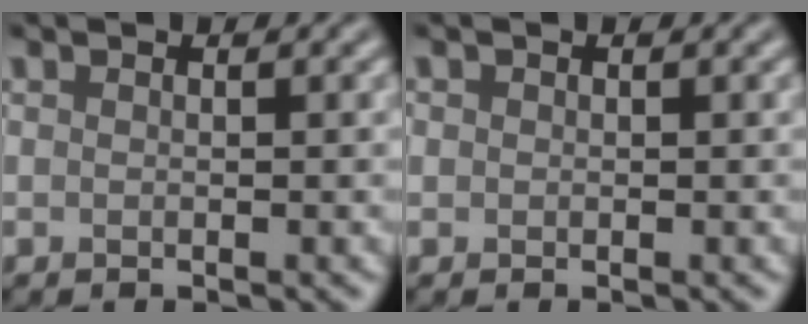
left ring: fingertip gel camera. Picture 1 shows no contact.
{"total": 0.5, "force": [0.1, 0.5, 0.0], "torque": [0.005, 0.000, 0.000]}